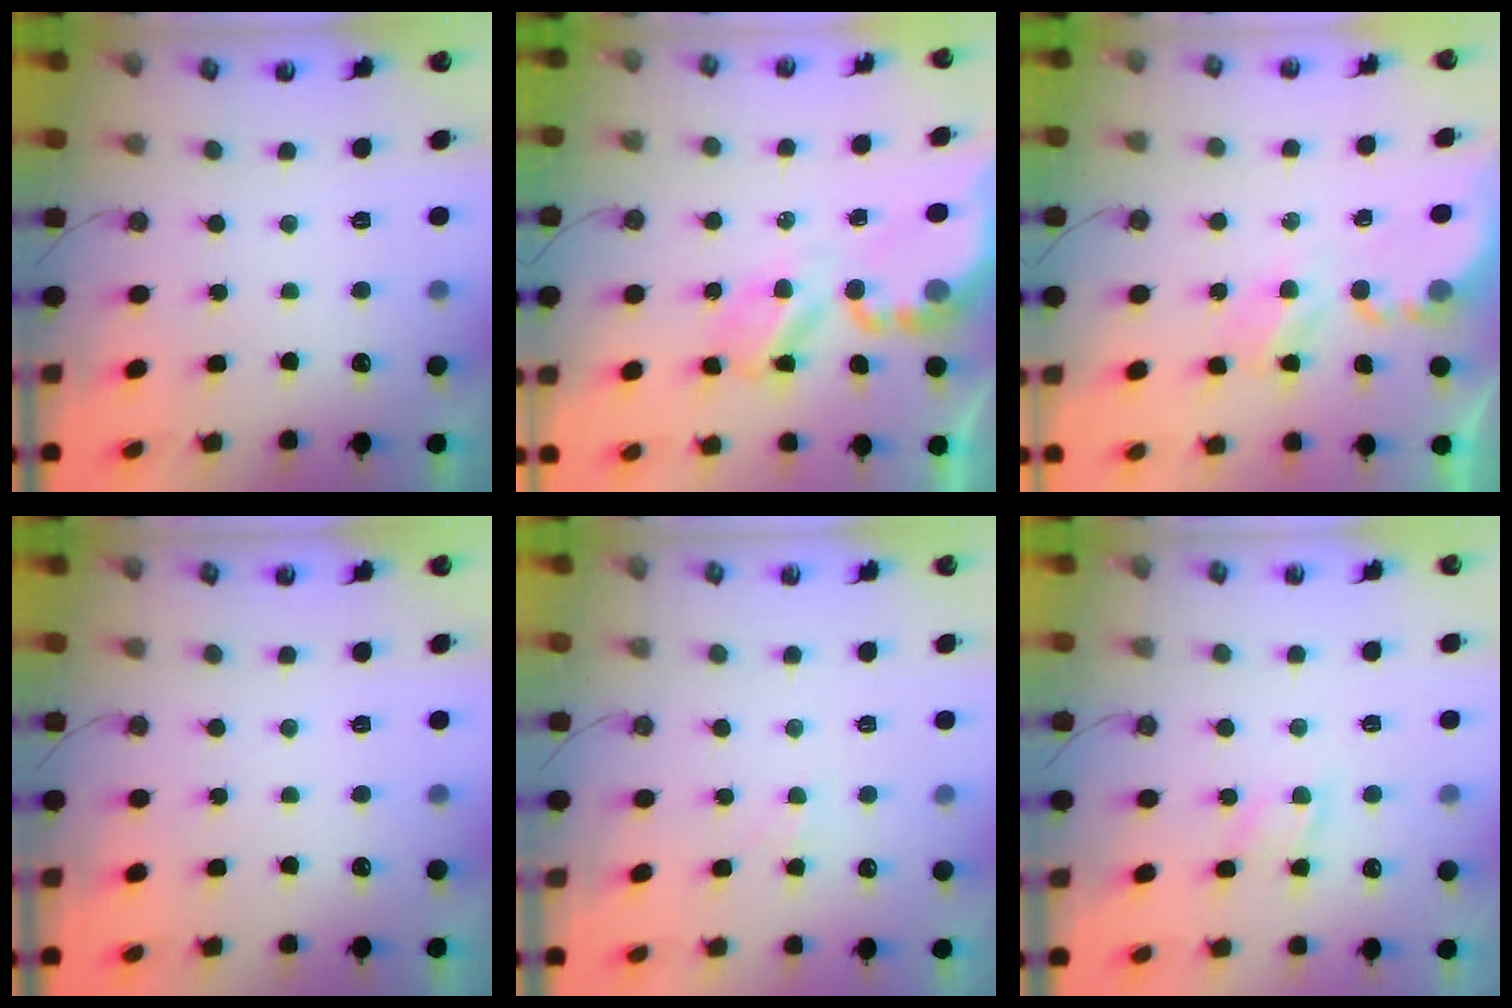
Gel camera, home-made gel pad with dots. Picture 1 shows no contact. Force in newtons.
{"total": 6.9, "press": 6.8, "slide": 0.5}
{"total": 4.0, "press": 4.0, "slide": 0.1}
{"total": 0.0}
{"total": 3.9, "press": 3.8, "slide": 0.5}
{"total": 7.0, "press": 6.9, "slide": 0.8}